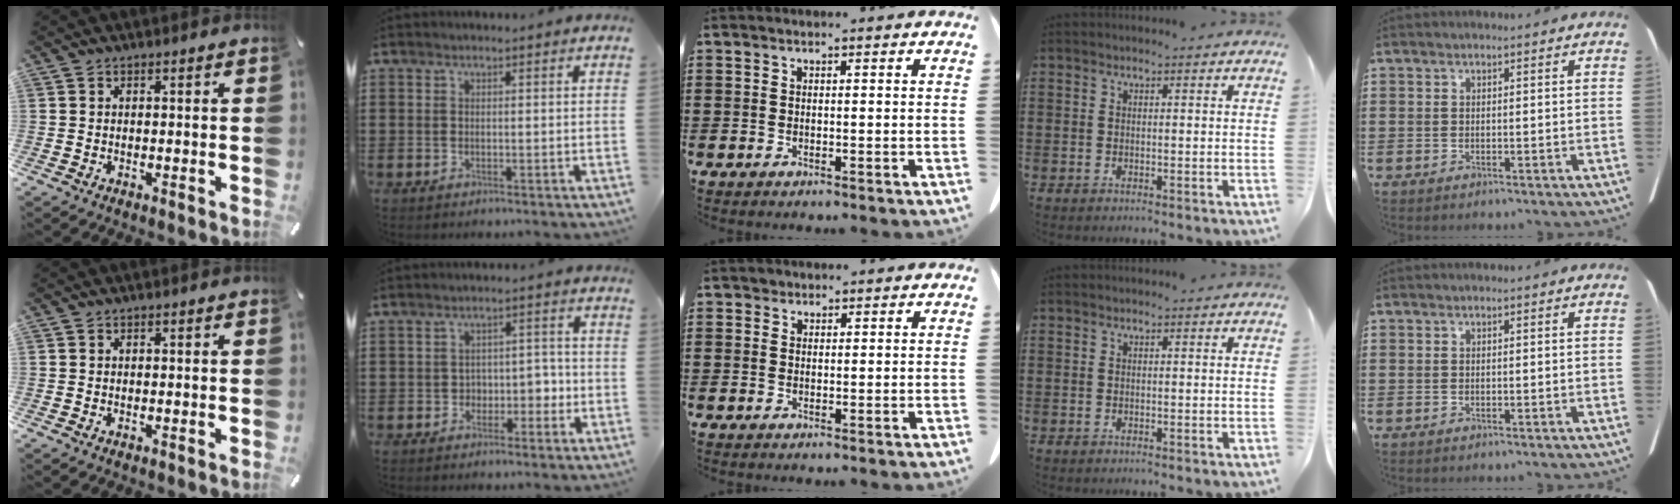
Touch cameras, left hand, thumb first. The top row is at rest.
{"index": {"total": 3.5, "force": [-1.3, 2.9, 1.6], "torque": [-0.032, 0.005, -0.035]}, "middle": {"total": 1.1, "force": [0.8, 0.7, 0.0], "torque": [-0.003, 0.003, 0.017]}}